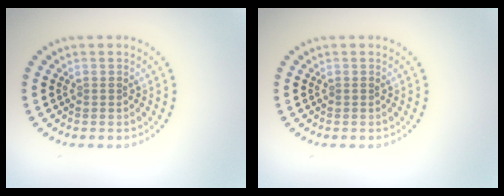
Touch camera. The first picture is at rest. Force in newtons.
{"total": 0.0}